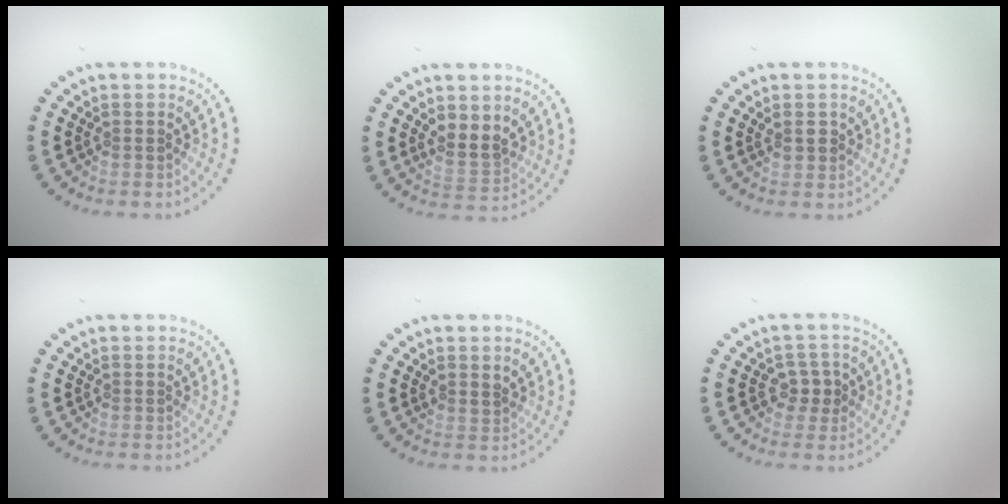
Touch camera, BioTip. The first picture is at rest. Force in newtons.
{"total": 2.9, "press": 2.7, "slide": 1.1}
{"total": 0.9, "press": 0.8, "slide": 0.4}
{"total": 0.0}
{"total": 0.7, "press": 0.5, "slide": 0.5}
{"total": 1.8, "press": 1.7, "slide": 0.7}